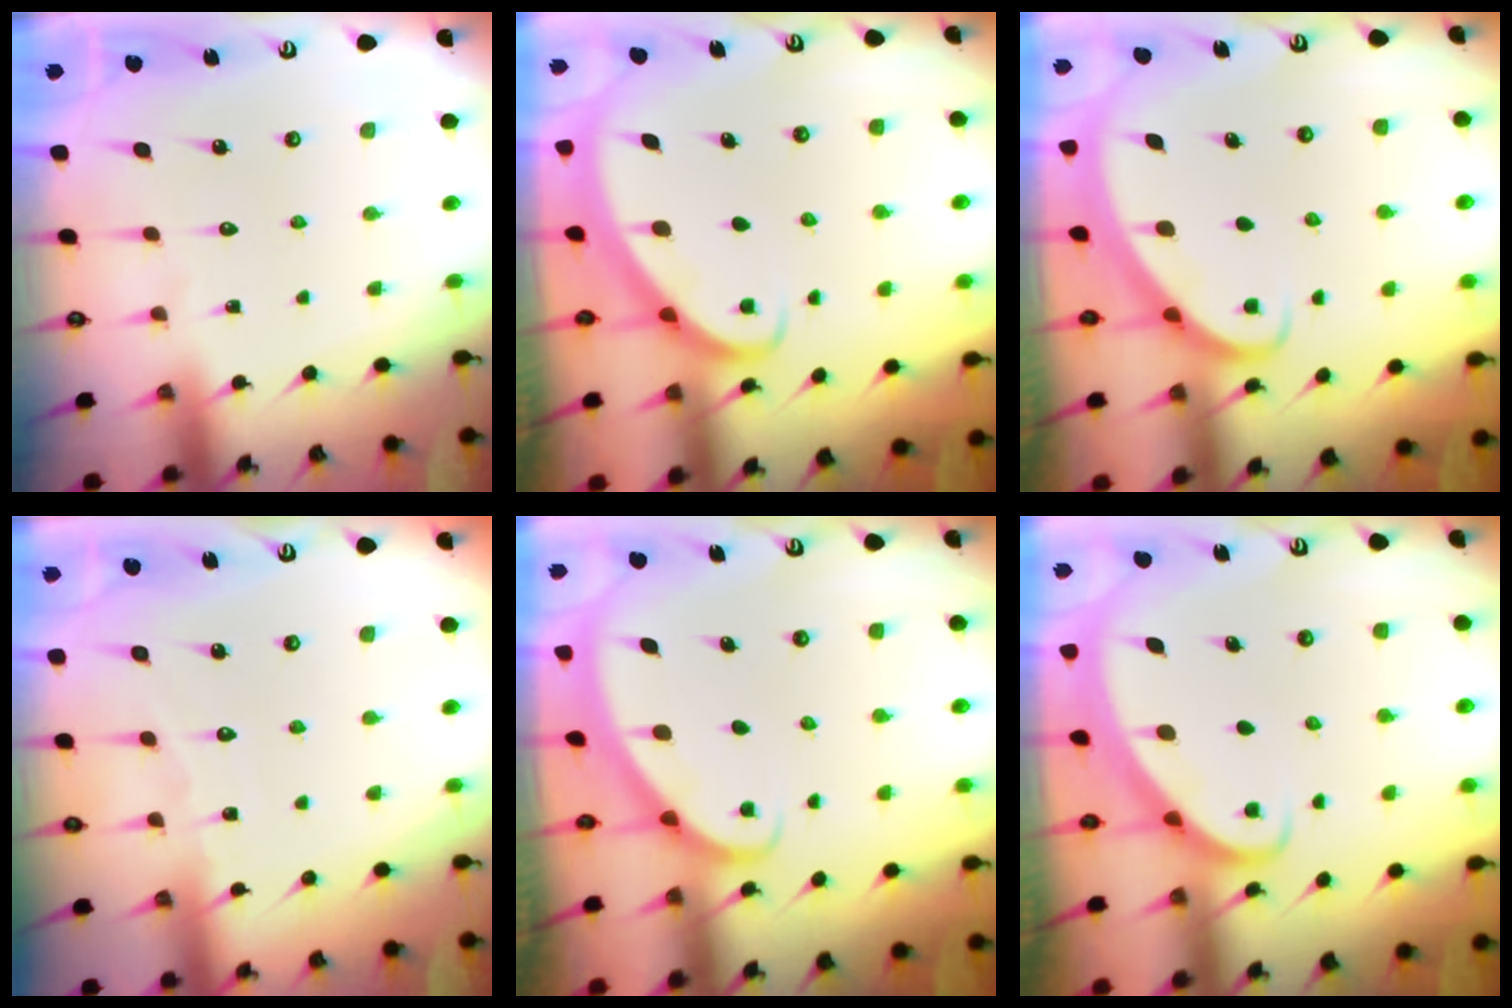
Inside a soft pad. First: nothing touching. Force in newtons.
{"total": 2.7, "press": 2.7, "slide": 0.2}
{"total": 2.7, "press": 2.7, "slide": 0.2}
{"total": 4.1, "press": 4.1, "slide": 0.5}
{"total": 2.1, "press": 2.1, "slide": 0.1}
{"total": 2.5, "press": 2.5, "slide": 0.2}